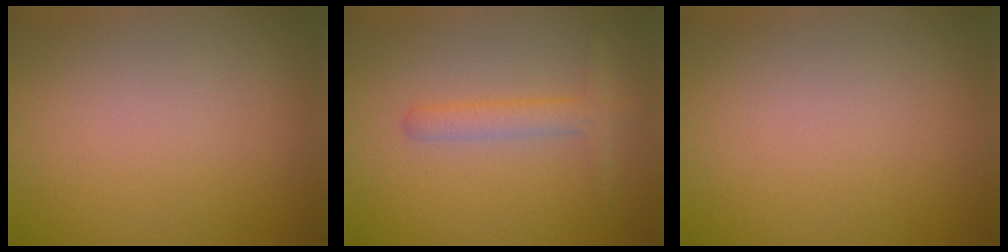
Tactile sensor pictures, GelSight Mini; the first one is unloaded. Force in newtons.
{"total": 2.2, "press": 2.2, "slide": 0.1}
{"total": 0.0}